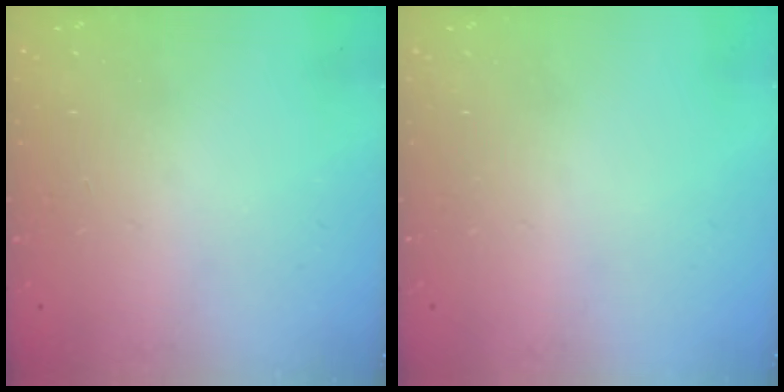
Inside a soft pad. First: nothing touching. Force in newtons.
{"total": 0.0}